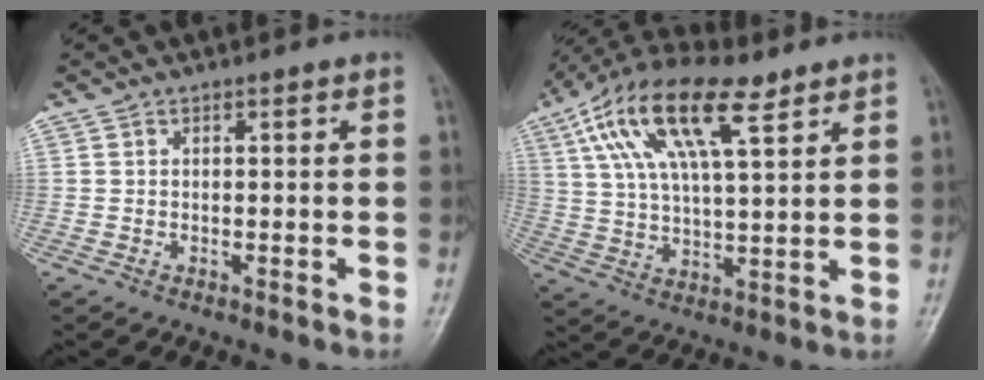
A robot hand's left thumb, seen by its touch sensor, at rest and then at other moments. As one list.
[{"total": 17.3, "force": [8.7, 6.4, 13.5], "torque": [-0.243, 0.002, 0.159]}]